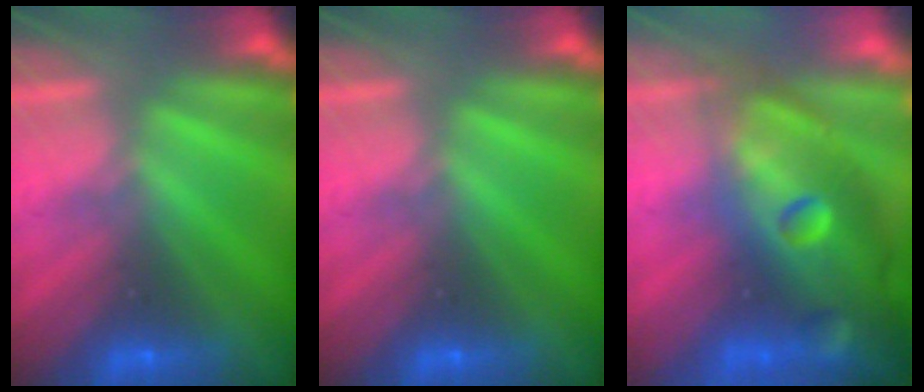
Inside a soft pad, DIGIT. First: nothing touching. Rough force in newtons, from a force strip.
{"total": 0.0}
{"total": 9.1}